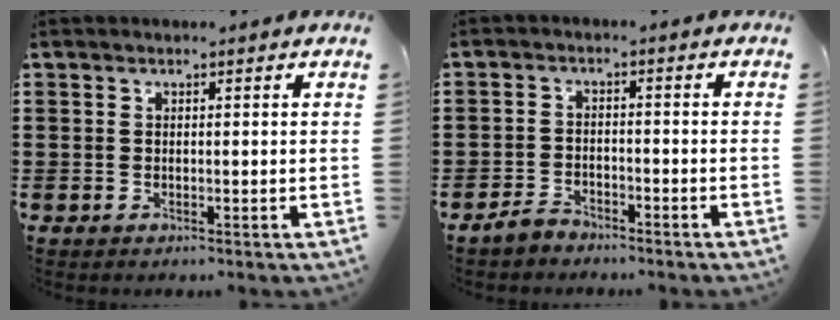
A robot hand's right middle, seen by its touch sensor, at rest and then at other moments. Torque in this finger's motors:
{"motor_torque": [2.14, 0.00, -0.01, -0.02]}